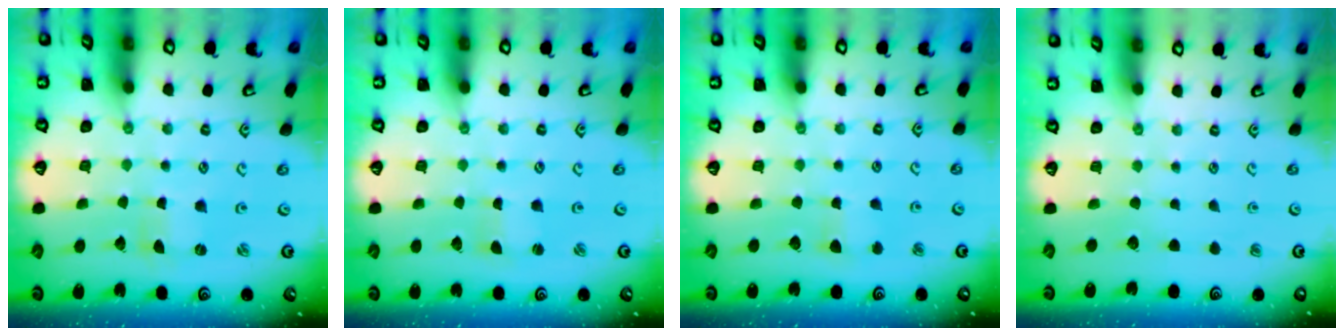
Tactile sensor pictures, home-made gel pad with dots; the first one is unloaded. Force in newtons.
{"total": 0.8, "press": 0.8, "slide": 0.0}
{"total": 2.8, "press": 2.8, "slide": 0.5}
{"total": 0.0}